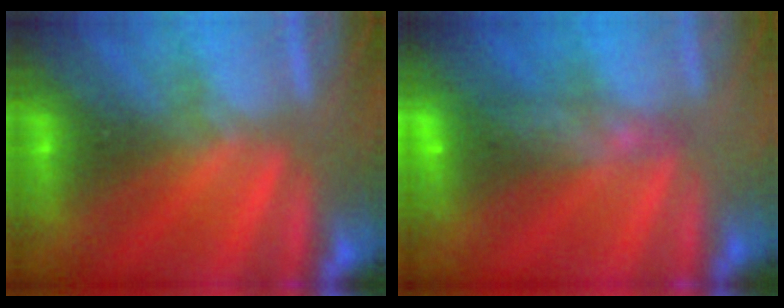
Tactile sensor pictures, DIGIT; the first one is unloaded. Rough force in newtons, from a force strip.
{"total": 6.4}